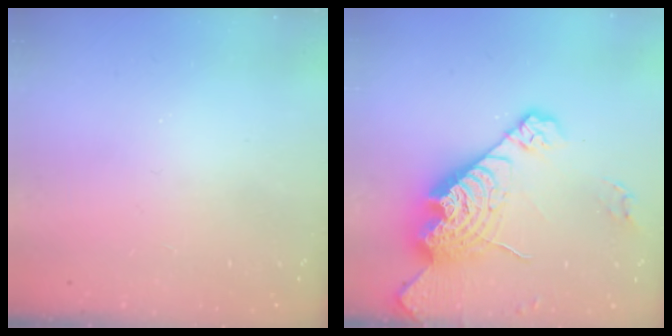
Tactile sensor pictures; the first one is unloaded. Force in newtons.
{"total": 20.7, "press": 20.6, "slide": 1.8}